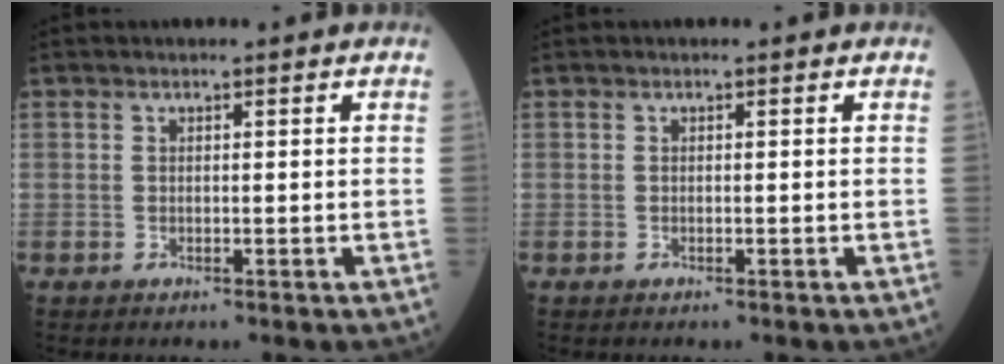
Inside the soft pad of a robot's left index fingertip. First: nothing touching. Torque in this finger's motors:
{"motor_torque": [-0.02, 0.01, 0.00, 0.00]}